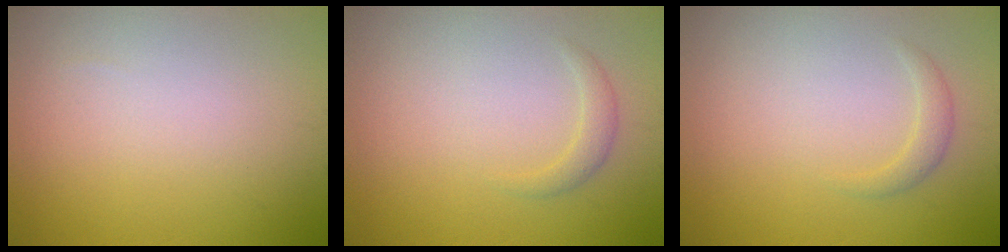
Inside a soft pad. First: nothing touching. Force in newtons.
{"total": 1.2, "press": 1.2, "slide": 0.0}
{"total": 1.2, "press": 1.2, "slide": 0.0}